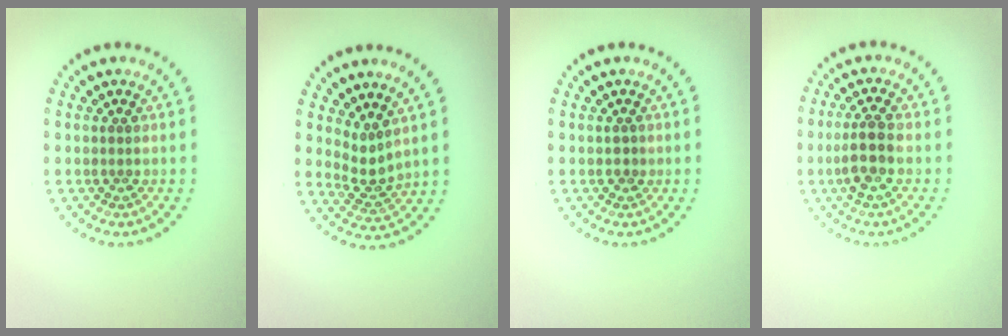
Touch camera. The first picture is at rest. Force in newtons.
{"total": 2.3, "press": 1.5, "slide": 1.7}
{"total": 0.7, "press": 0.6, "slide": 0.3}
{"total": 3.0, "press": 2.8, "slide": 1.2}